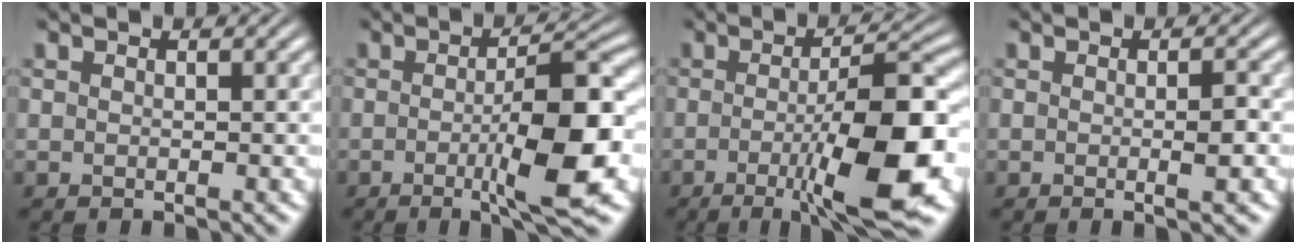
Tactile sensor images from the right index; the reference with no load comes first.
{"total": 7.4, "force": [-2.0, 1.1, 7.0], "torque": [-0.101, -0.001, -0.035]}
{"total": 9.7, "force": [-3.1, 1.7, 9.0], "torque": [-0.124, -0.004, -0.046]}
{"total": 1.2, "force": [-0.4, 0.1, 1.1], "torque": [-0.015, 0.005, -0.013]}